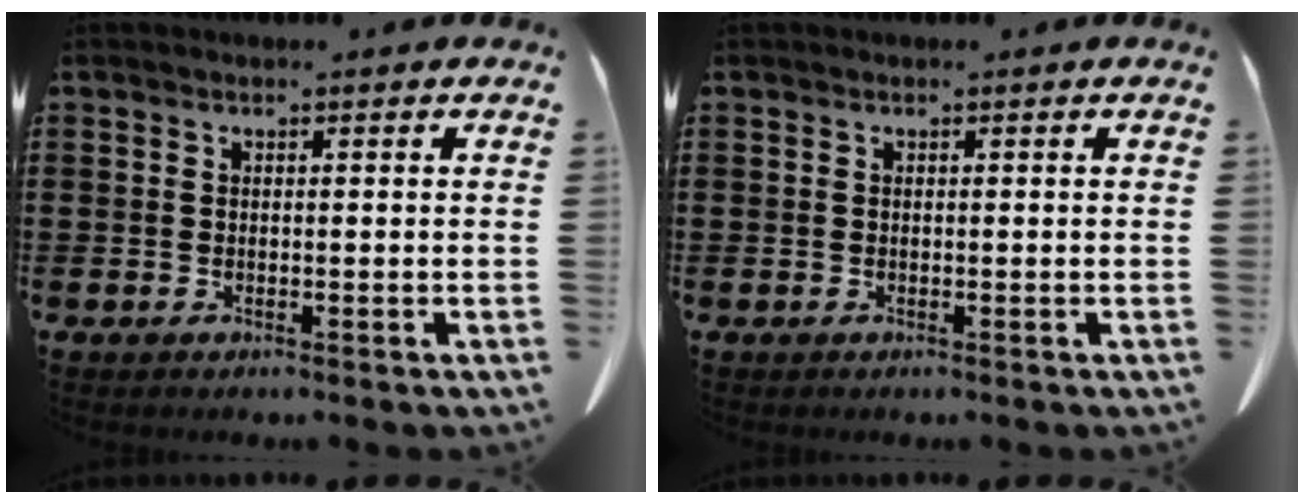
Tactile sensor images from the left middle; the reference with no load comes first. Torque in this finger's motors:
{"motor_torque": [0.09, 0.00, 0.00, 0.00]}